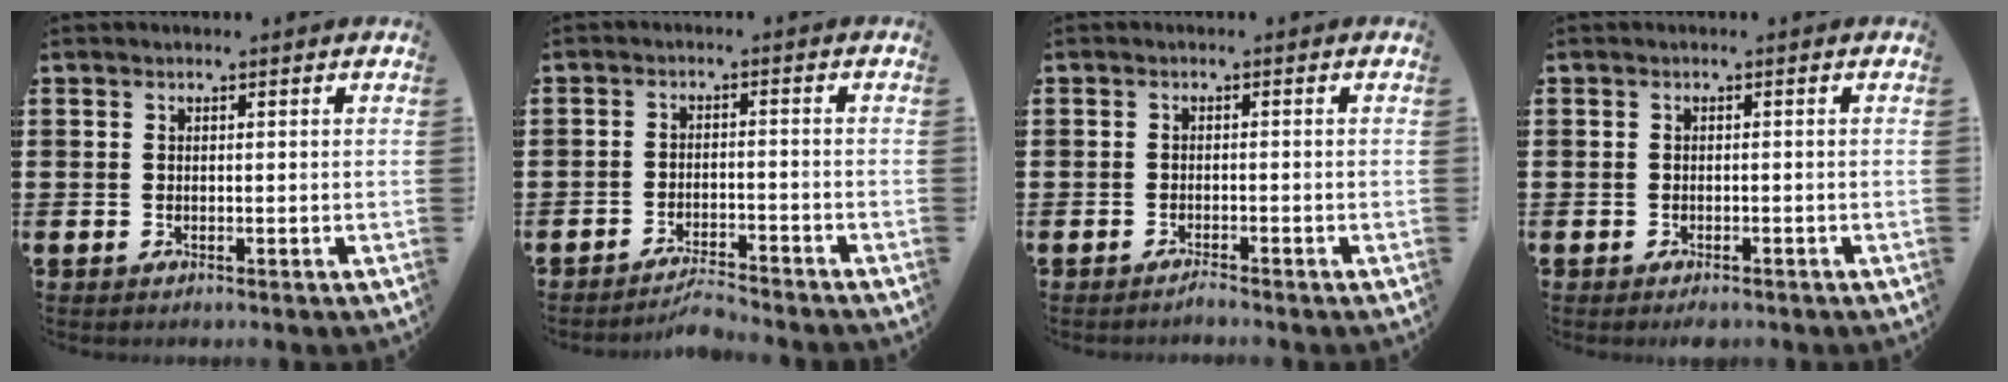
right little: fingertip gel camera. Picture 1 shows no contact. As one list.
[{"total": 2.9, "force": [-2.9, 0.0, 0.4], "torque": [-0.010, 0.005, -0.060]}, {"total": 1.0, "force": [-0.9, -0.1, 0.2], "torque": [-0.004, -0.002, -0.019]}, {"total": 0.7, "force": [-0.6, 0.1, 0.2], "torque": [-0.006, -0.003, -0.013]}]